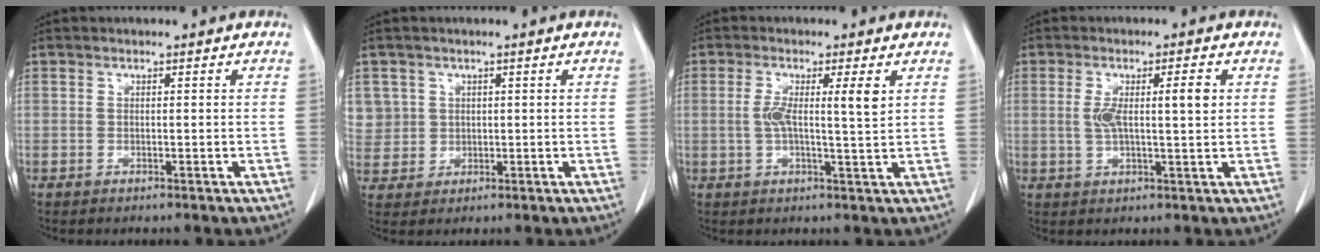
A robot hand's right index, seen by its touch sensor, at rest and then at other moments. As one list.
[{"total": 5.6, "force": [1.9, 5.3, 0.1], "torque": [0.004, 0.012, 0.051]}, {"total": 5.4, "force": [1.2, 0.0, 5.2], "torque": [-0.093, 0.004, 0.023]}, {"total": 6.0, "force": [1.2, 0.8, 5.8], "torque": [-0.104, 0.013, 0.024]}]